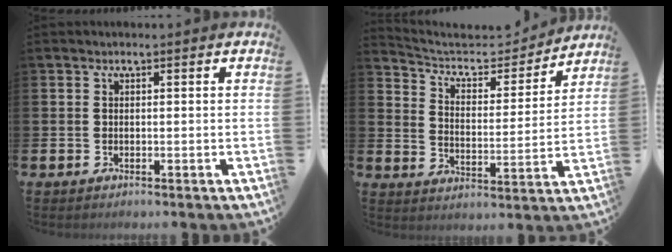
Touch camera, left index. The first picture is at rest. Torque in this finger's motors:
{"motor_torque": [0.59, -1.55, 0.03, 0.00]}